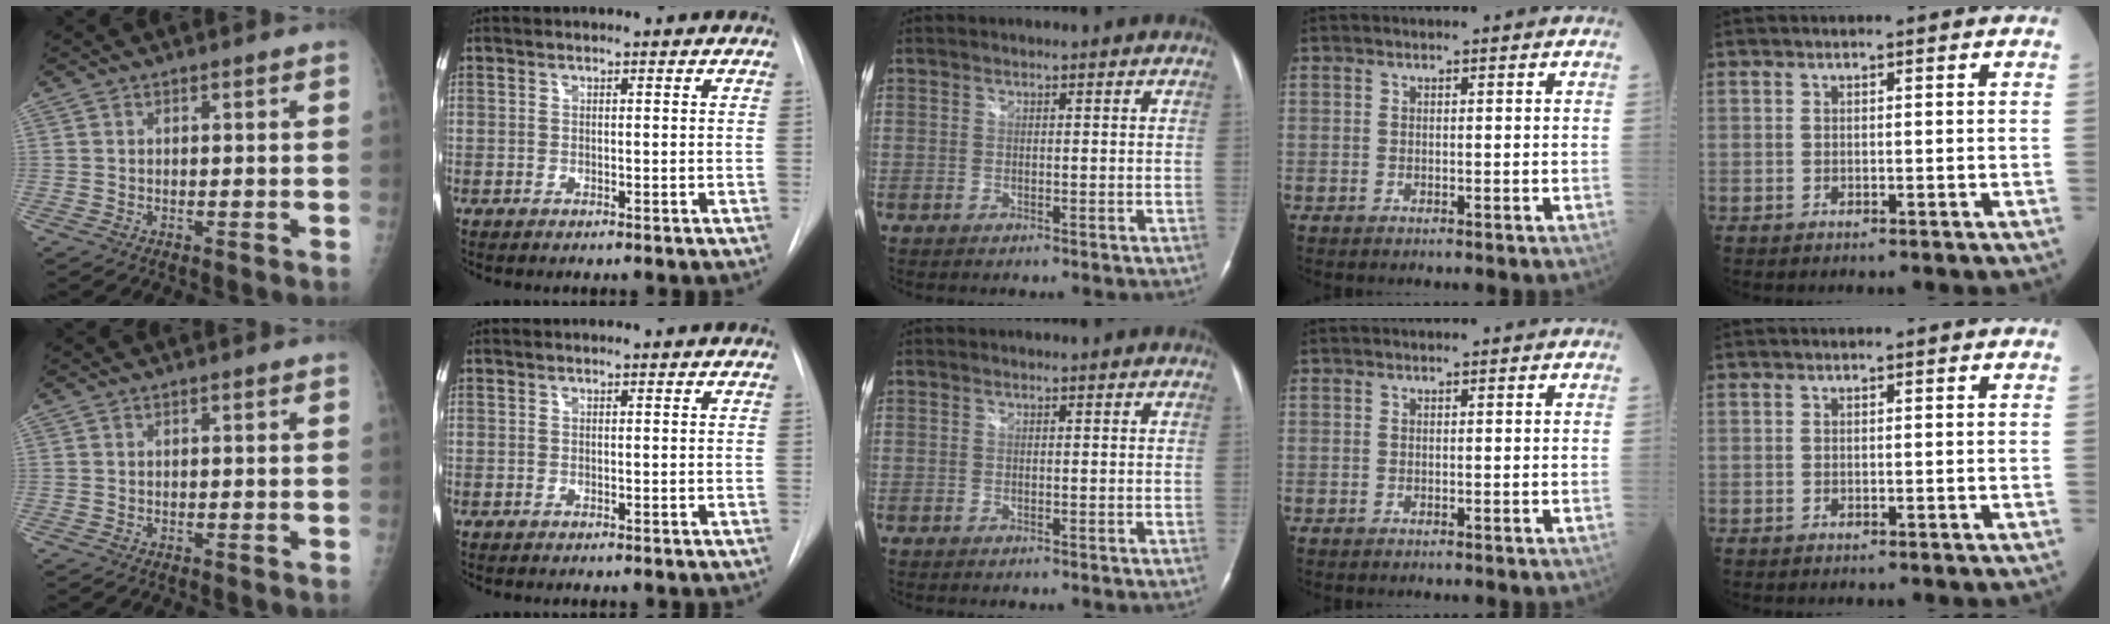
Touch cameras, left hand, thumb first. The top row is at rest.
{}